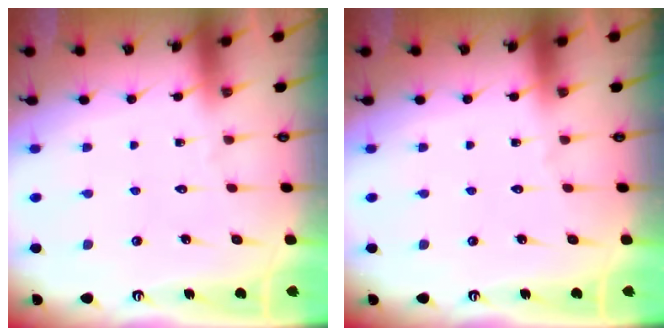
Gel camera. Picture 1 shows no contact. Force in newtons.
{"total": 0.0}